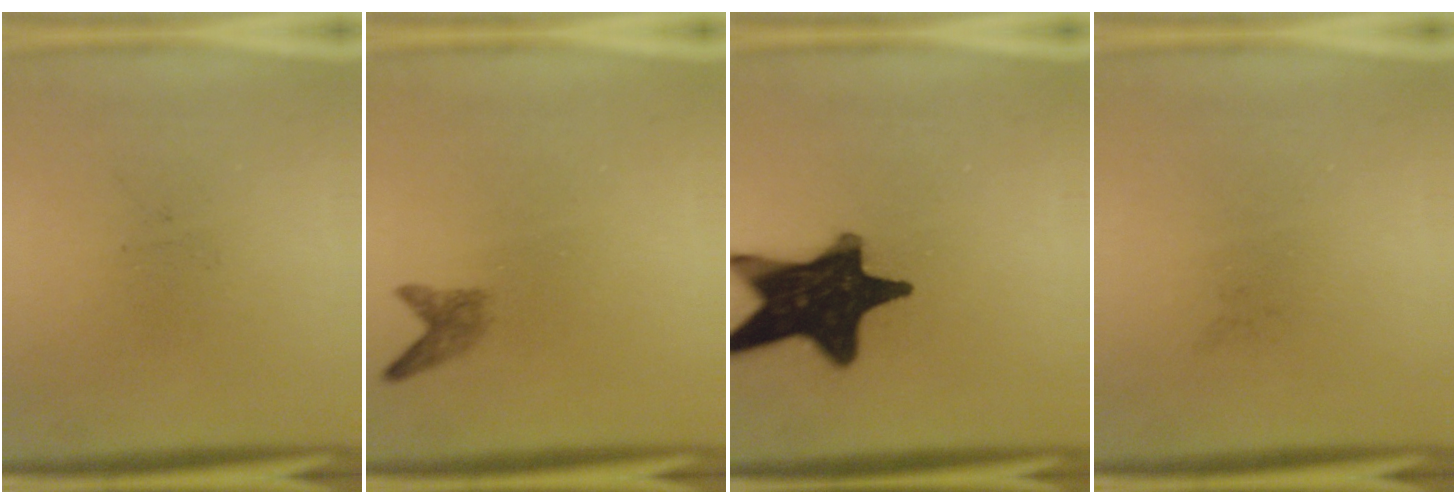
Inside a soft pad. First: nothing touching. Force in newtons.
{"total": 1.8}
{"total": 19.2}
{"total": 0.0}